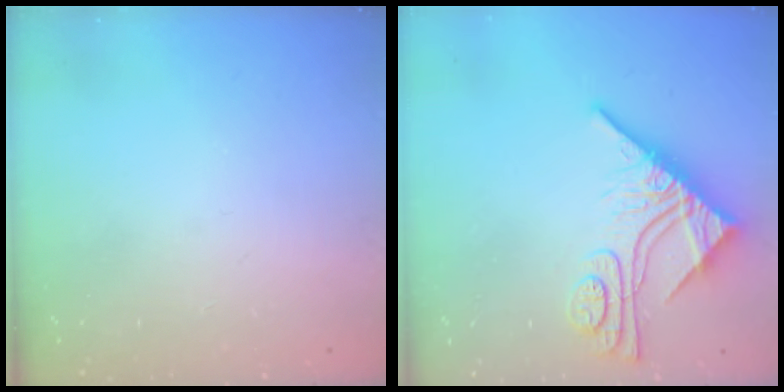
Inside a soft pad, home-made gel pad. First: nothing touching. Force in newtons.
{"total": 11.6, "press": 11.5, "slide": 1.0}